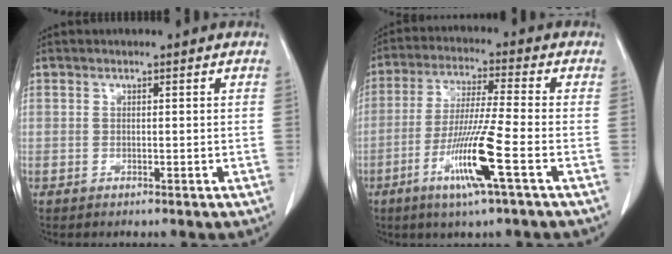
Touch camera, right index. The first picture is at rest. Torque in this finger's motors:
{"motor_torque": [1.60, -0.51, 0.73, 0.14]}